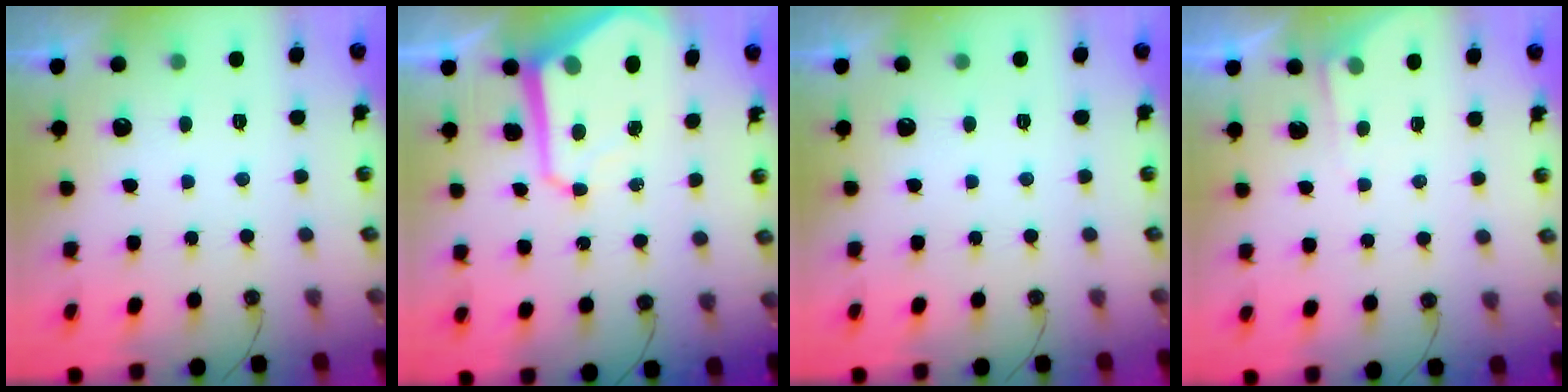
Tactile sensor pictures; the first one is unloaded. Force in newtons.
{"total": 10.3, "press": 10.2, "slide": 1.0}
{"total": 0.0}
{"total": 3.7, "press": 3.7, "slide": 0.4}